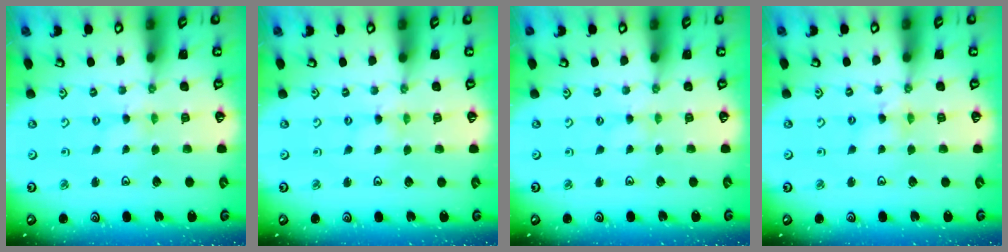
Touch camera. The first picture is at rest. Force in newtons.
{"total": 0.0}
{"total": 0.0}
{"total": 3.2, "press": 3.2, "slide": 0.3}